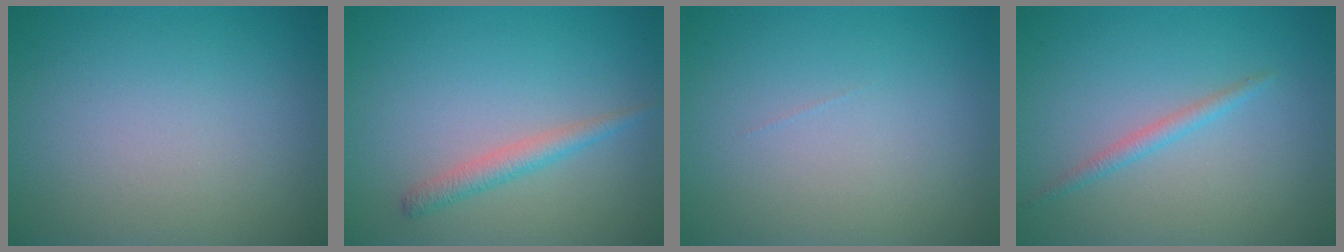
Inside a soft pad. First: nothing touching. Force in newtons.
{"total": 1.9, "press": 1.9, "slide": 0.0}
{"total": 0.0}
{"total": 1.3, "press": 1.3, "slide": 0.1}